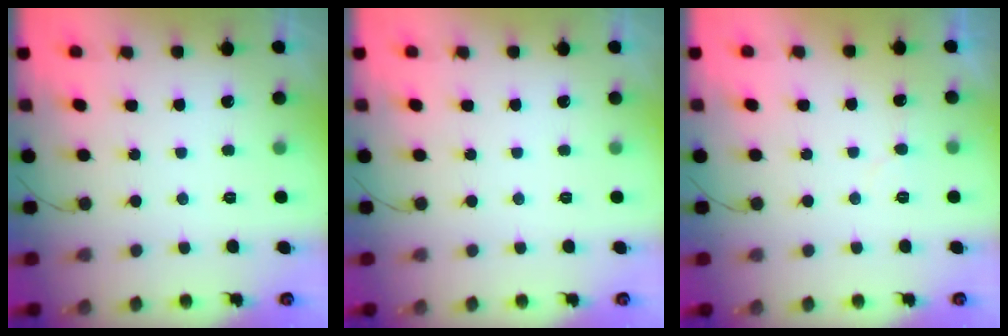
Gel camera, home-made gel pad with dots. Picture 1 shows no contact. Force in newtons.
{"total": 0.0}
{"total": 5.3, "press": 5.3, "slide": 0.5}